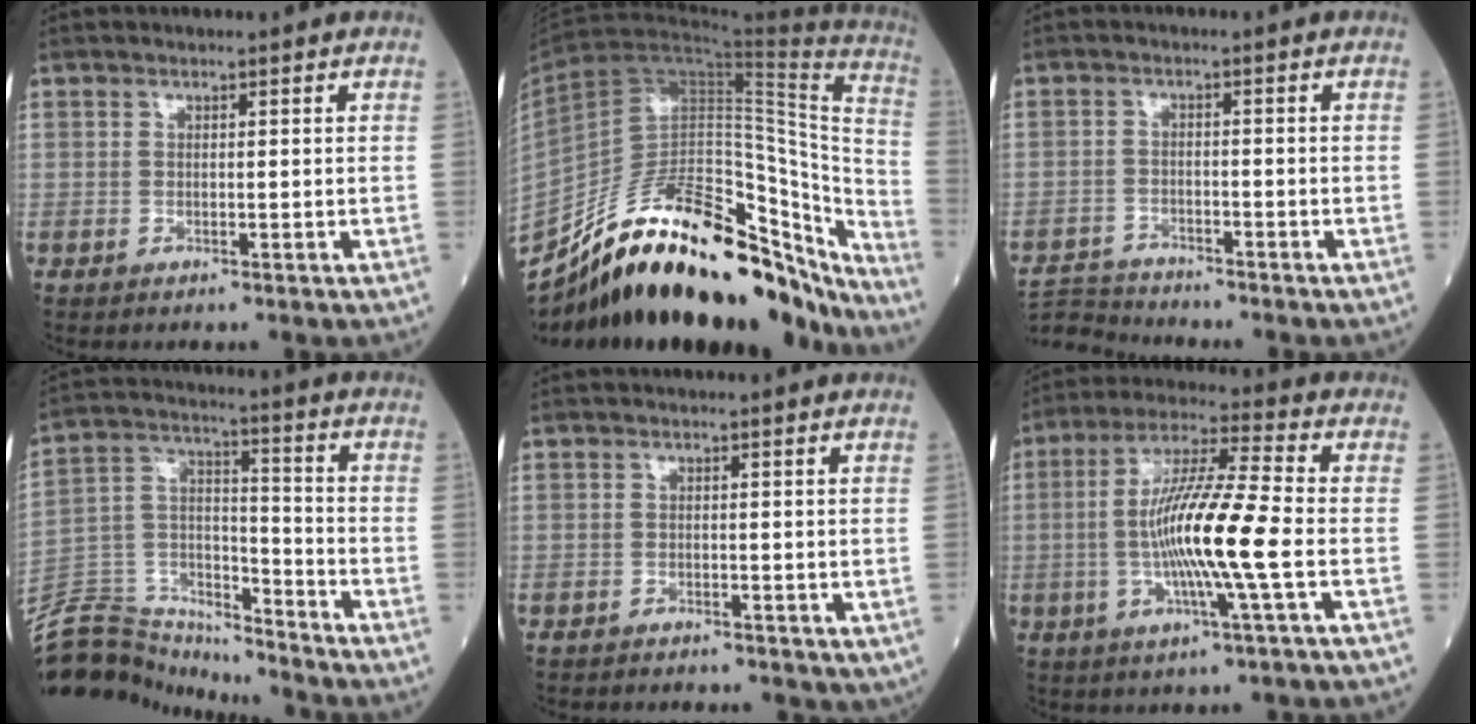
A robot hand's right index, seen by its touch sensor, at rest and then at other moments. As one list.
[{"total": 32.7, "force": [-24.8, 11.0, 18.2], "torque": [-0.264, 0.007, -0.372]}, {"total": 5.6, "force": [-5.6, -0.2, -0.7], "torque": [0.010, -0.003, -0.106]}, {"total": 16.6, "force": [-15.6, 4.7, 3.0], "torque": [-0.070, 0.054, -0.266]}, {"total": 1.9, "force": [-0.8, 1.4, 1.0], "torque": [-0.006, 0.000, -0.008]}, {"total": 13.6, "force": [-2.2, -0.3, 13.4], "torque": [-0.252, -0.003, -0.049]}]